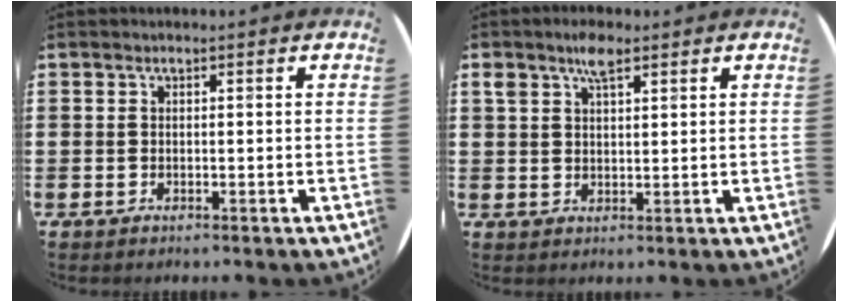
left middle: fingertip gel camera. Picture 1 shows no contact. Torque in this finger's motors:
{"motor_torque": [0.74, -0.68, 0.41, 0.12]}